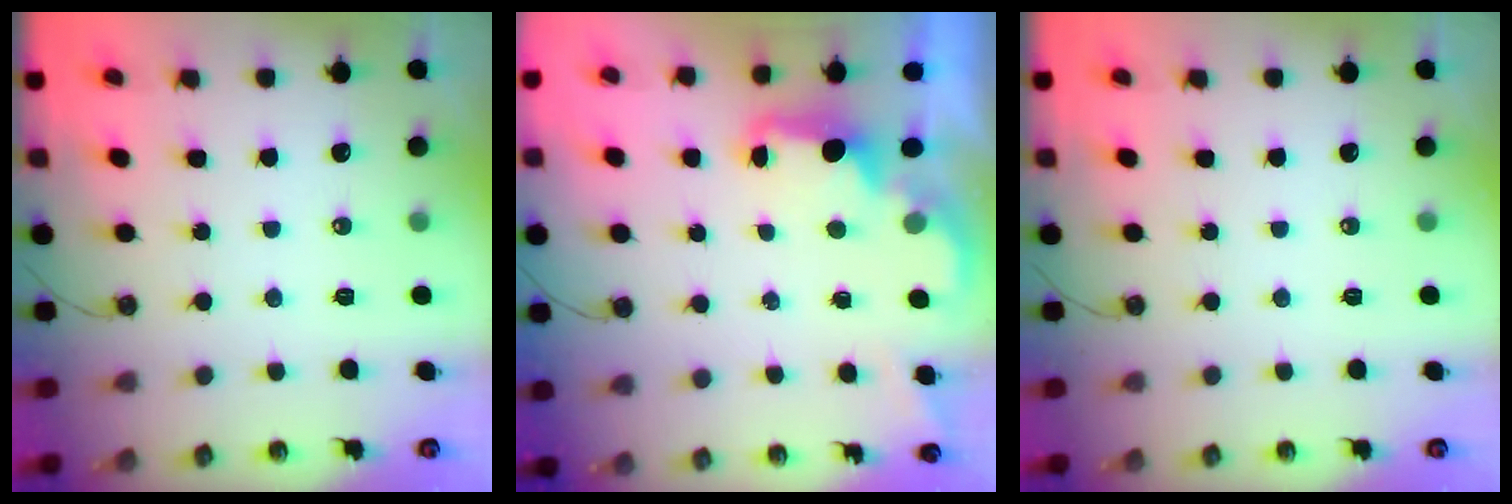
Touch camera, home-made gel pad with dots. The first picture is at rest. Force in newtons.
{"total": 2.1, "press": 1.9, "slide": 0.8}
{"total": 0.0}